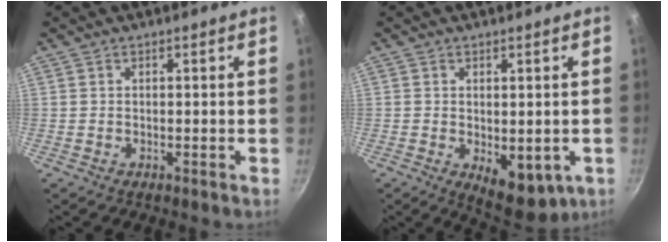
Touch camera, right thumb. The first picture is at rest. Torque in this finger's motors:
{"motor_torque": [-0.21, 0.32, 0.43, 0.00, 0.02]}